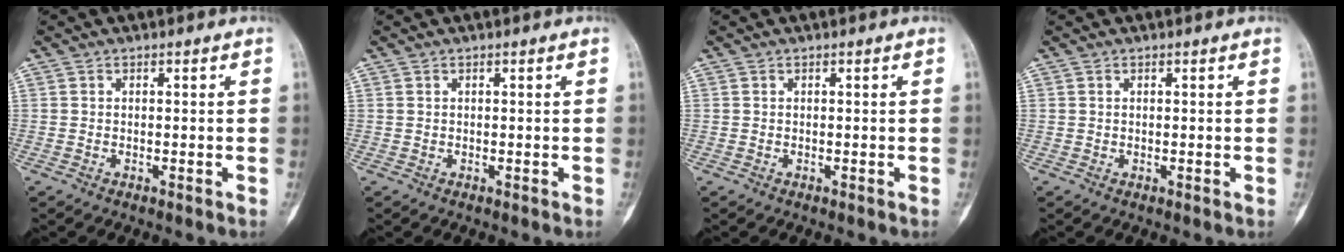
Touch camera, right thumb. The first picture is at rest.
{"total": 0.0}
{"total": 0.0}
{"total": 0.0}